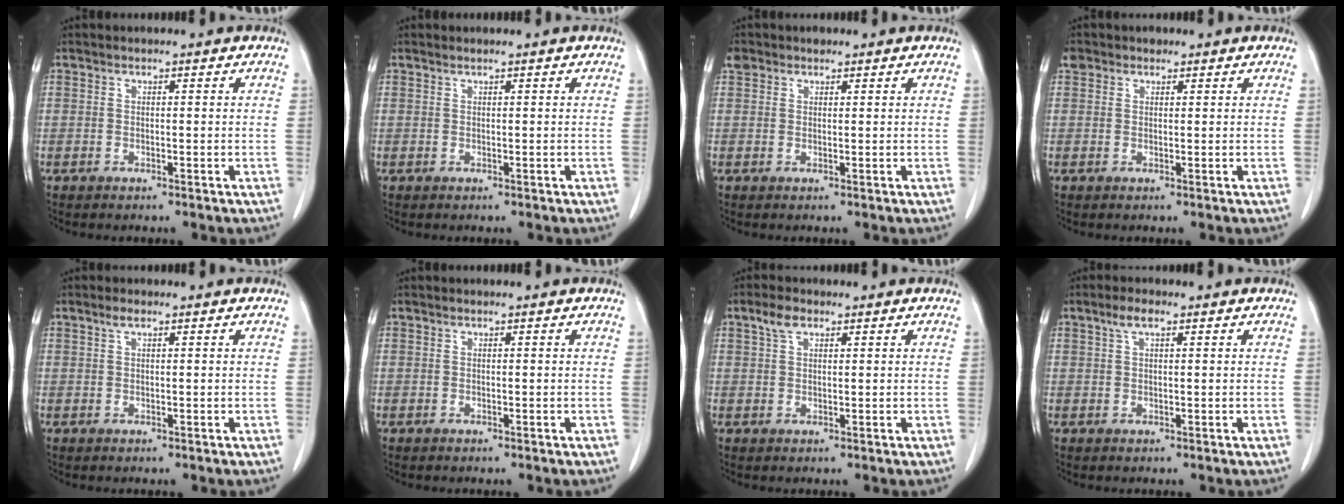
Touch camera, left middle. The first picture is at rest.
{"total": 0.0}
{"total": 1.9, "force": [1.3, 1.4, 0.2], "torque": [-0.005, 0.011, 0.022]}
{"total": 2.0, "force": [1.3, 1.5, 0.2], "torque": [-0.002, 0.010, 0.021]}
{"total": 1.1, "force": [0.7, 0.2, 0.8], "torque": [-0.019, 0.004, 0.015]}
{"total": 0.0}
{"total": 2.5, "force": [1.5, 1.2, 1.5], "torque": [-0.037, 0.010, 0.032]}
{"total": 2.4, "force": [1.4, 0.7, 1.9], "torque": [-0.043, 0.009, 0.027]}